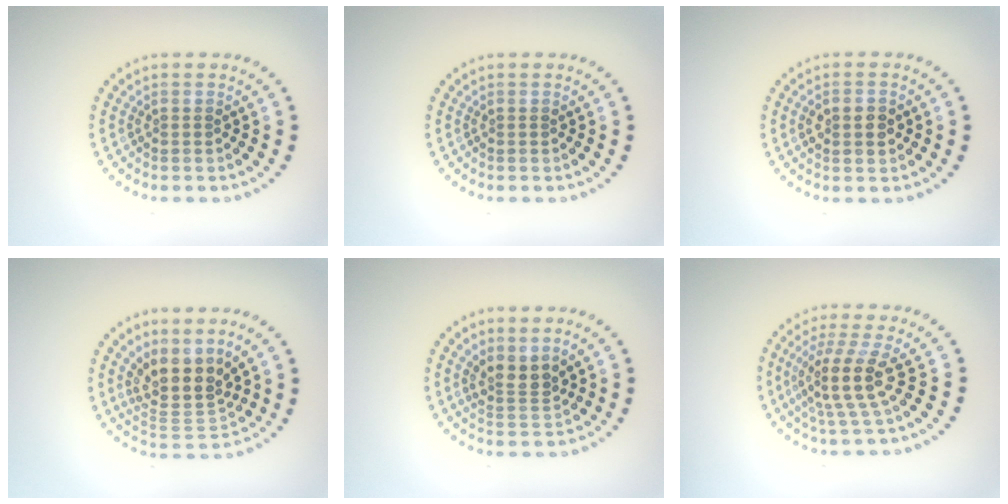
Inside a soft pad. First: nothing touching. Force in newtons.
{"total": 0.0}
{"total": 2.9, "press": 2.9, "slide": 0.2}
{"total": 4.3, "press": 3.4, "slide": 2.6}
{"total": 2.5, "press": 2.1, "slide": 1.4}
{"total": 4.1, "press": 3.0, "slide": 2.7}